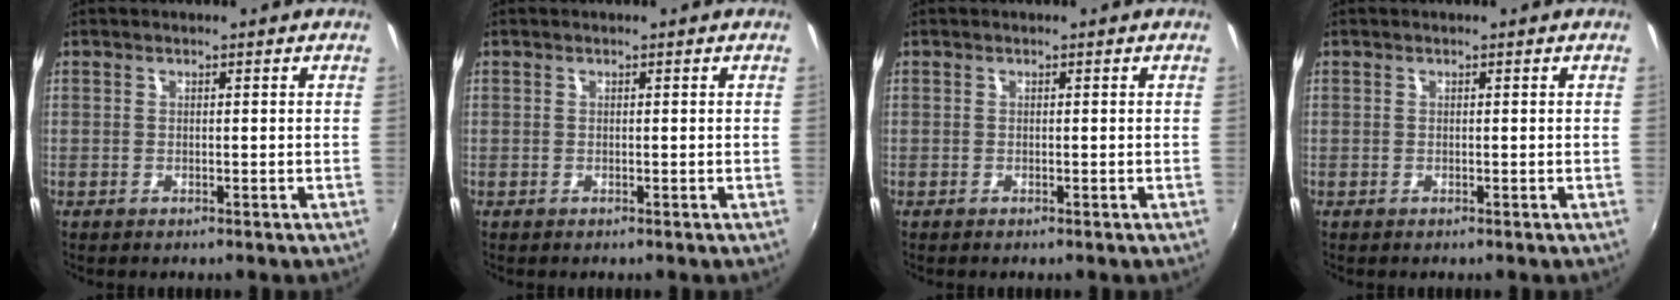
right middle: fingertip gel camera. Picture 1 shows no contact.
{"total": 0.0}
{"total": 0.0}
{"total": 0.0}